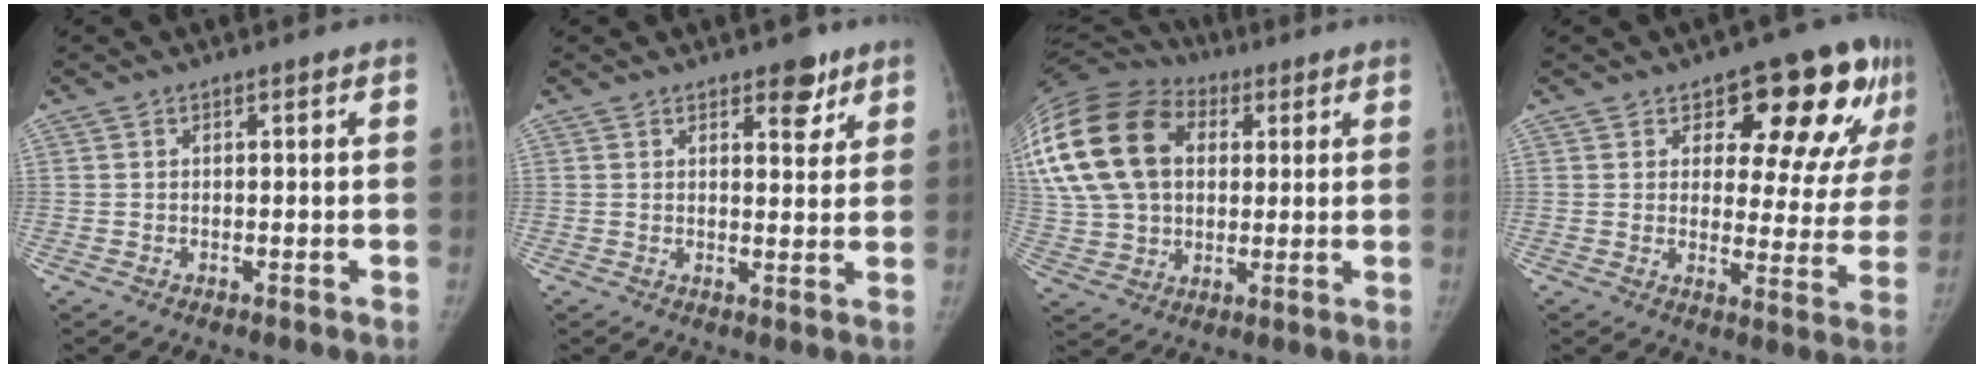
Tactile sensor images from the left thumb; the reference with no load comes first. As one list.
[{"total": 4.7, "force": [3.1, 2.3, 2.7], "torque": [-0.011, -0.018, 0.041]}, {"total": 31.7, "force": [8.4, 23.0, 20.2], "torque": [-0.477, 0.075, 0.169]}, {"total": 18.2, "force": [10.4, 8.4, 12.4], "torque": [-0.097, -0.046, 0.127]}]